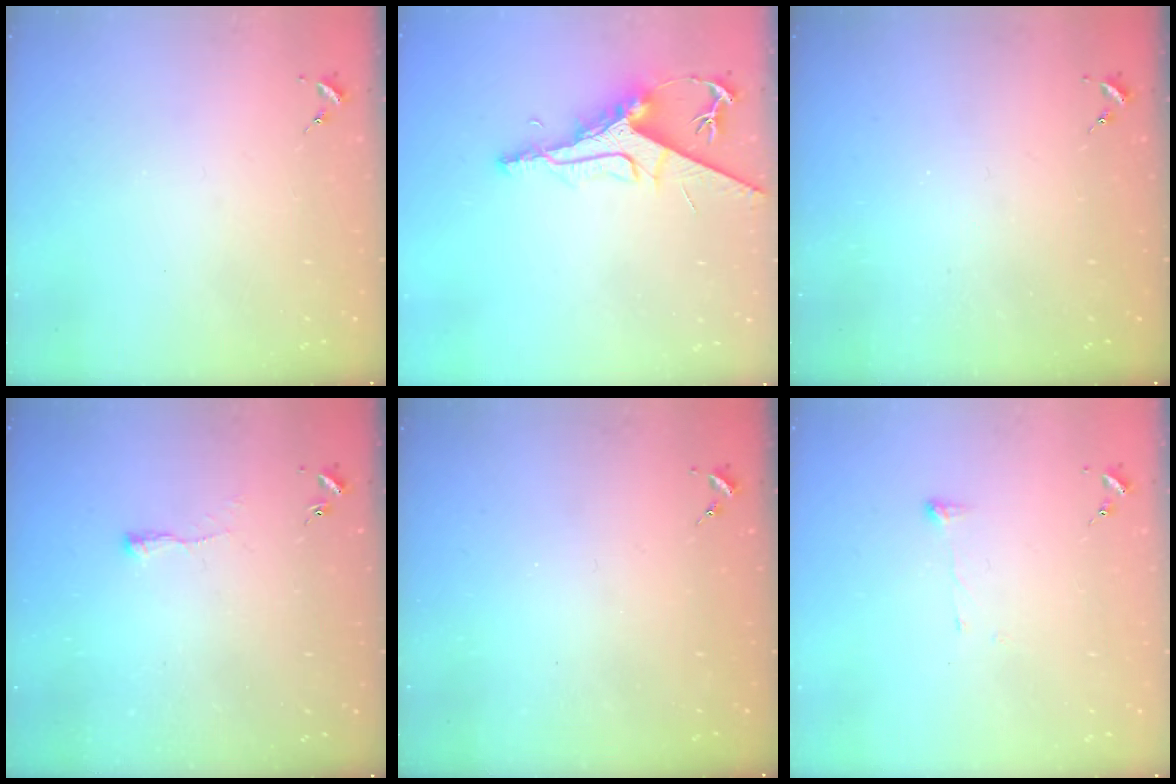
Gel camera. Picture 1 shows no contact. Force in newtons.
{"total": 10.1, "press": 10.1, "slide": 1.1}
{"total": 0.0}
{"total": 3.5, "press": 3.5, "slide": 0.7}
{"total": 0.0}
{"total": 4.8, "press": 4.7, "slide": 0.4}